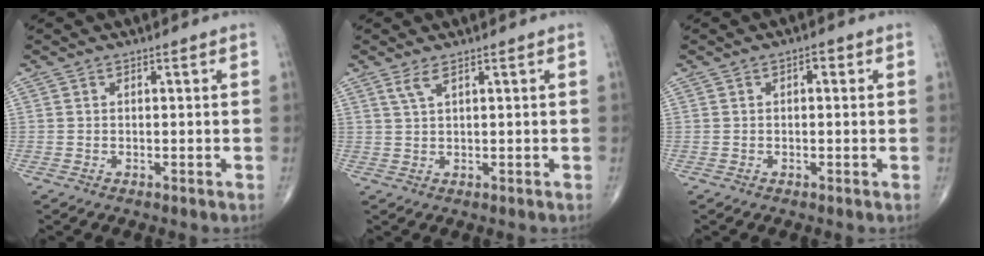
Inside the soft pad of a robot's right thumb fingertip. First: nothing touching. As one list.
[{"total": 2.0, "force": [1.2, 0.2, 1.6], "torque": [-0.040, -0.001, 0.031]}, {"total": 1.7, "force": [0.4, 0.8, 1.4], "torque": [-0.015, 0.003, 0.002]}]